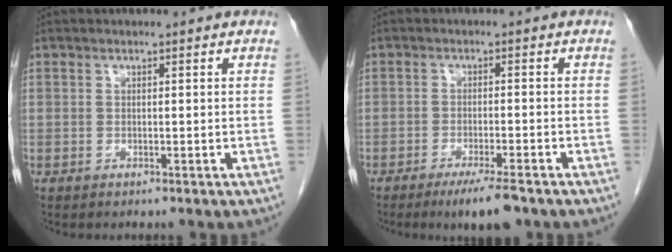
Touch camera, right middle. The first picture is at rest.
{"total": 5.8, "force": [-4.1, 0.6, 4.0], "torque": [-0.062, -0.012, -0.064]}